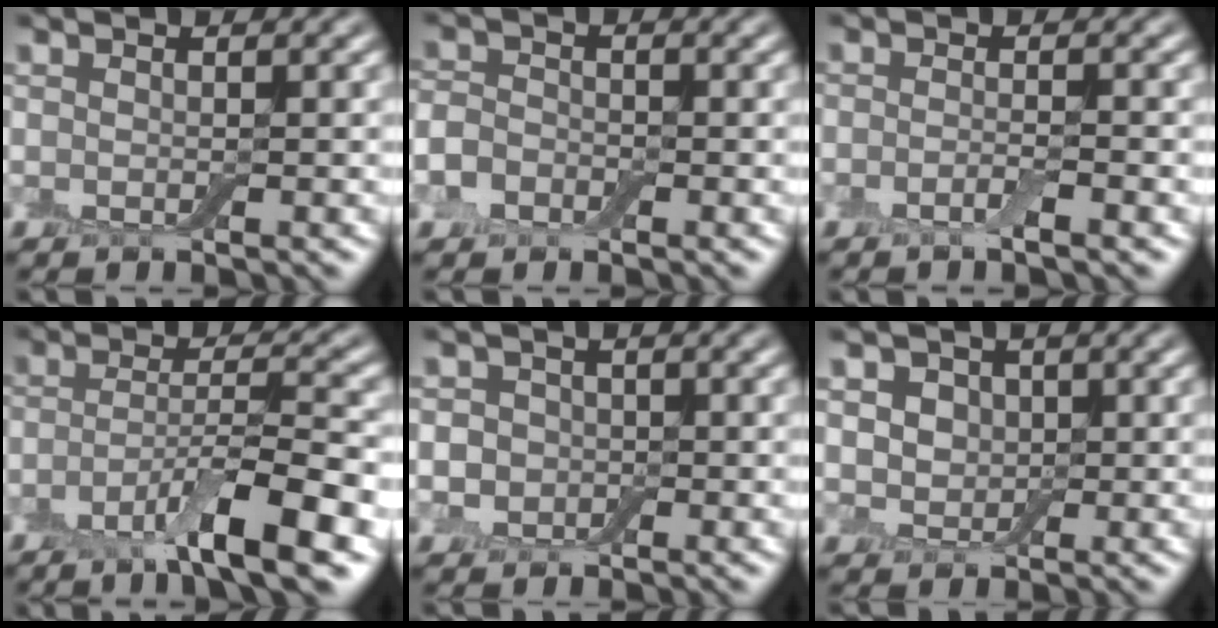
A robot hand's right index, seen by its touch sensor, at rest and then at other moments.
{"total": 2.8, "force": [-1.2, 2.1, 1.3], "torque": [-0.021, -0.003, -0.032]}
{"total": 1.4, "force": [-0.8, 0.2, 1.2], "torque": [-0.022, -0.003, -0.018]}
{"total": 7.1, "force": [-3.7, 1.2, 5.9], "torque": [-0.097, 0.004, -0.071]}
{"total": 3.4, "force": [-0.1, 3.1, 1.5], "torque": [-0.006, 0.012, -0.029]}
{"total": 4.0, "force": [1.3, 3.2, 2.0], "torque": [-0.034, 0.009, 0.006]}